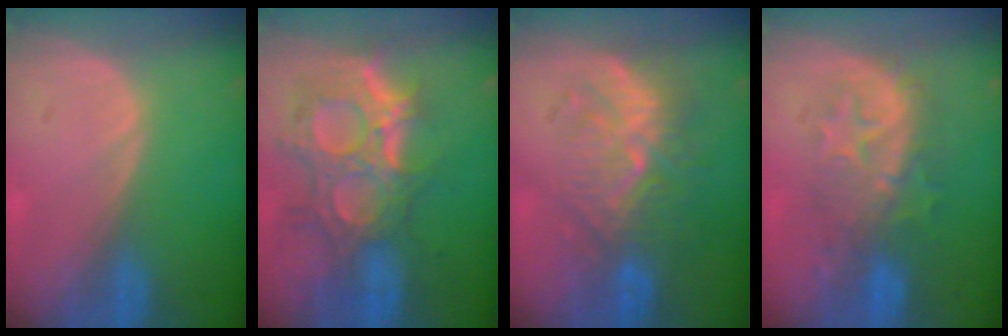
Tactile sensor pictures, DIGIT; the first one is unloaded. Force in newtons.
{"total": 12.0, "press": 10.6, "slide": 5.6}
{"total": 9.1, "press": 8.8, "slide": 2.3}
{"total": 8.4, "press": 8.2, "slide": 1.6}